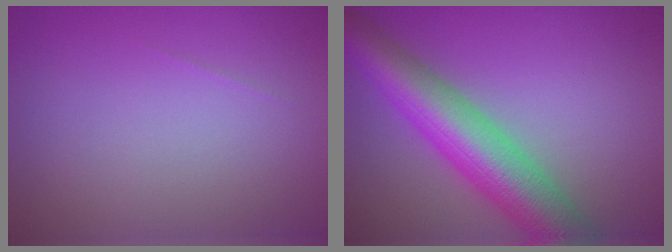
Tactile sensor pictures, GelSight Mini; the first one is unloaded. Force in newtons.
{"total": 8.8, "press": 8.8, "slide": 0.4}